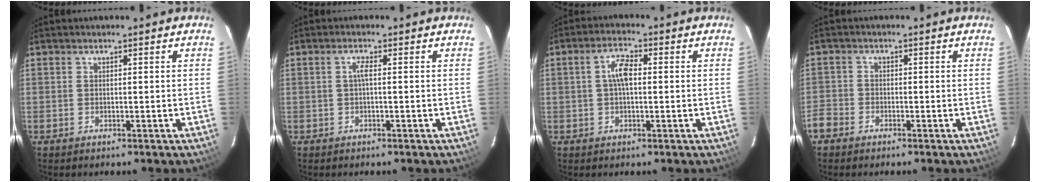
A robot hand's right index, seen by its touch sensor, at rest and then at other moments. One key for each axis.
{"total": 1.5, "fx": -0.1, "fy": 0.5, "fz": 1.4, "tx": -0.027, "ty": 0.008, "tz": -0.004}
{"total": 4.4, "fx": 0.2, "fy": 1.9, "fz": 4.0, "tx": -0.080, "ty": 0.013, "tz": 0.003}
{"total": 4.7, "fx": -3.1, "fy": 3.5, "fz": 0.9, "tx": -0.032, "ty": 0.003, "tz": -0.065}